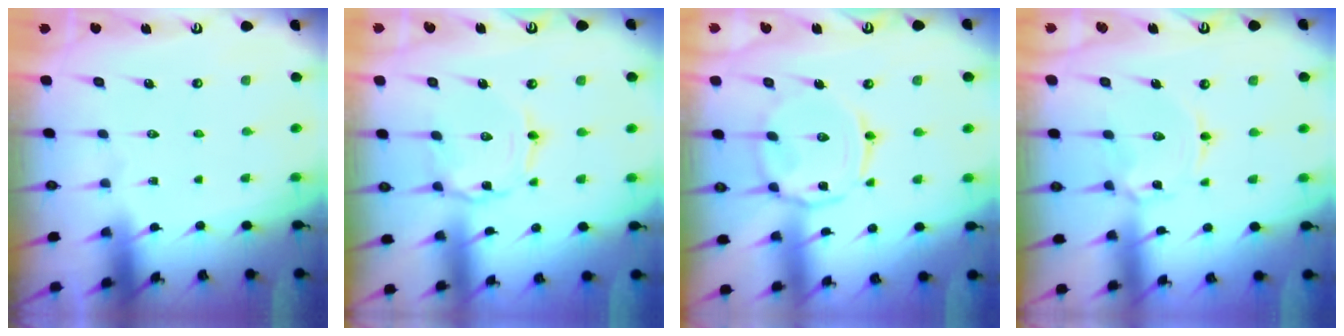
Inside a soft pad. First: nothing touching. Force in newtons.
{"total": 1.2, "press": 1.1, "slide": 0.2}
{"total": 7.1, "press": 7.1, "slide": 0.6}
{"total": 2.6, "press": 2.5, "slide": 0.3}